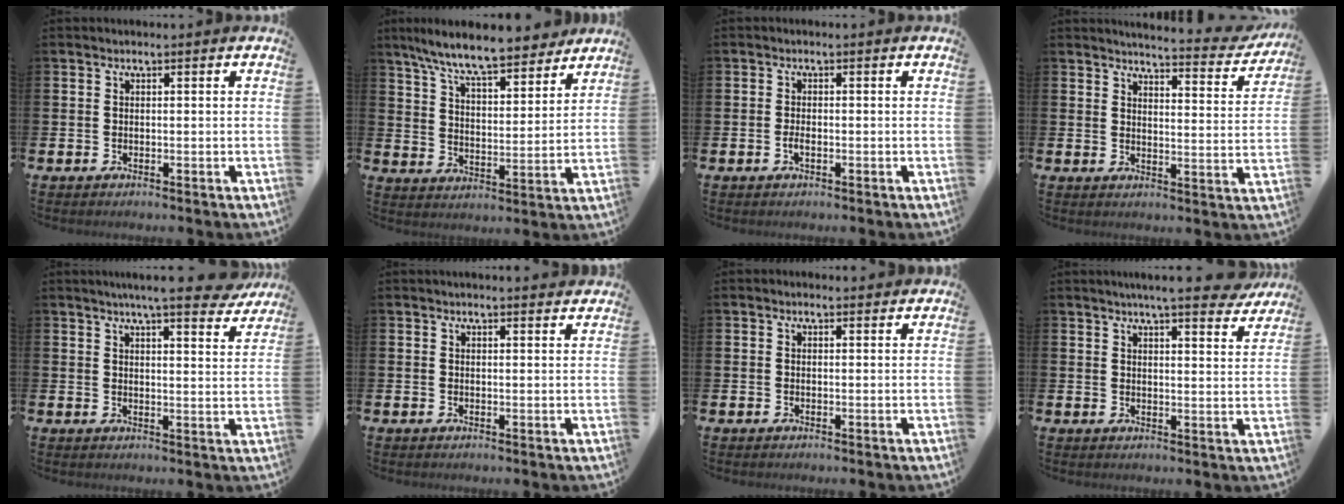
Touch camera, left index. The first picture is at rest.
{"total": 9.9, "force": [9.1, 1.3, 3.8], "torque": [-0.101, -0.049, 0.160]}
{"total": 1.1, "force": [-0.4, 0.4, 1.0], "torque": [-0.024, 0.002, -0.008]}
{"total": 4.1, "force": [4.1, 0.2, 0.7], "torque": [-0.017, -0.039, 0.063]}
{"total": 6.7, "force": [6.0, 0.3, 3.0], "torque": [-0.044, -0.031, 0.100]}
{"total": 1.3, "force": [1.3, 0.0, 0.1], "torque": [0.008, -0.007, 0.022]}
{"total": 0.6, "force": [0.5, 0.1, 0.2], "torque": [0.009, -0.003, 0.006]}
{"total": 6.1, "force": [5.5, 0.2, 2.5], "torque": [-0.041, -0.026, 0.094]}